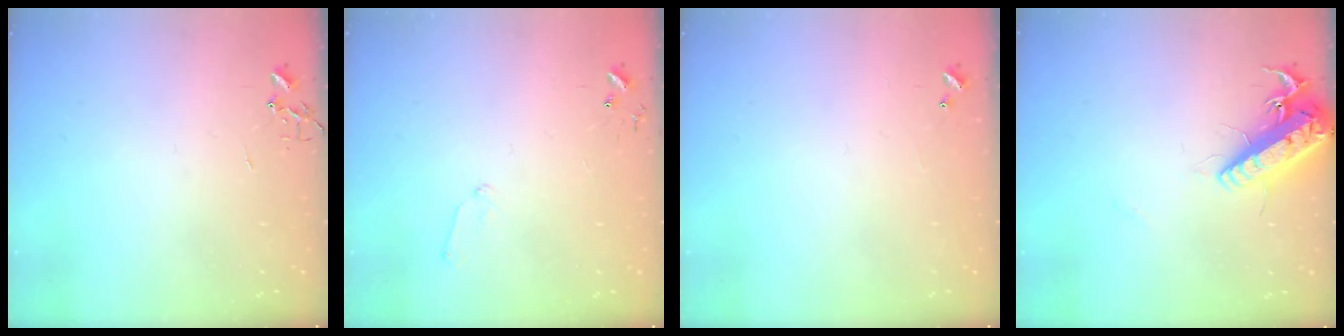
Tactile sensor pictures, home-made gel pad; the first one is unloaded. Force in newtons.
{"total": 6.0, "press": 6.0, "slide": 0.6}
{"total": 3.7, "press": 3.6, "slide": 0.4}
{"total": 16.5, "press": 16.2, "slide": 3.1}